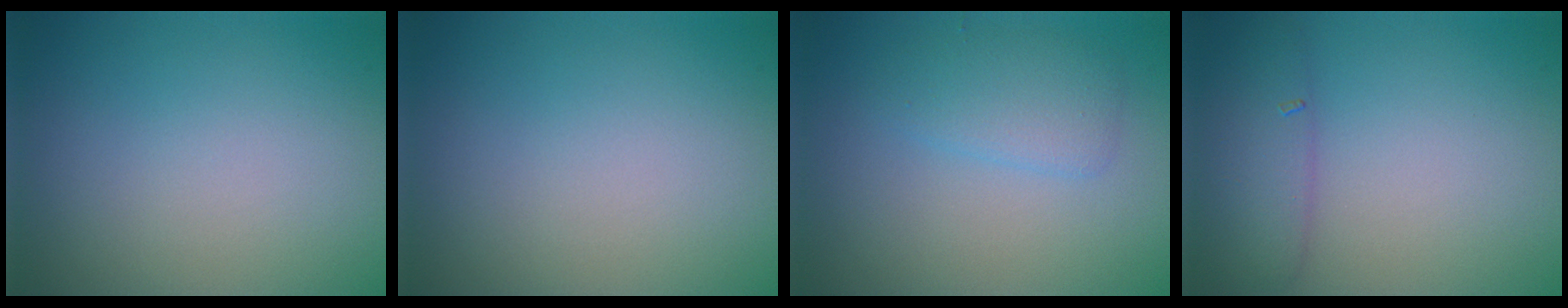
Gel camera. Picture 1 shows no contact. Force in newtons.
{"total": 0.0}
{"total": 2.3, "press": 2.3, "slide": 0.2}
{"total": 2.5, "press": 2.5, "slide": 0.1}